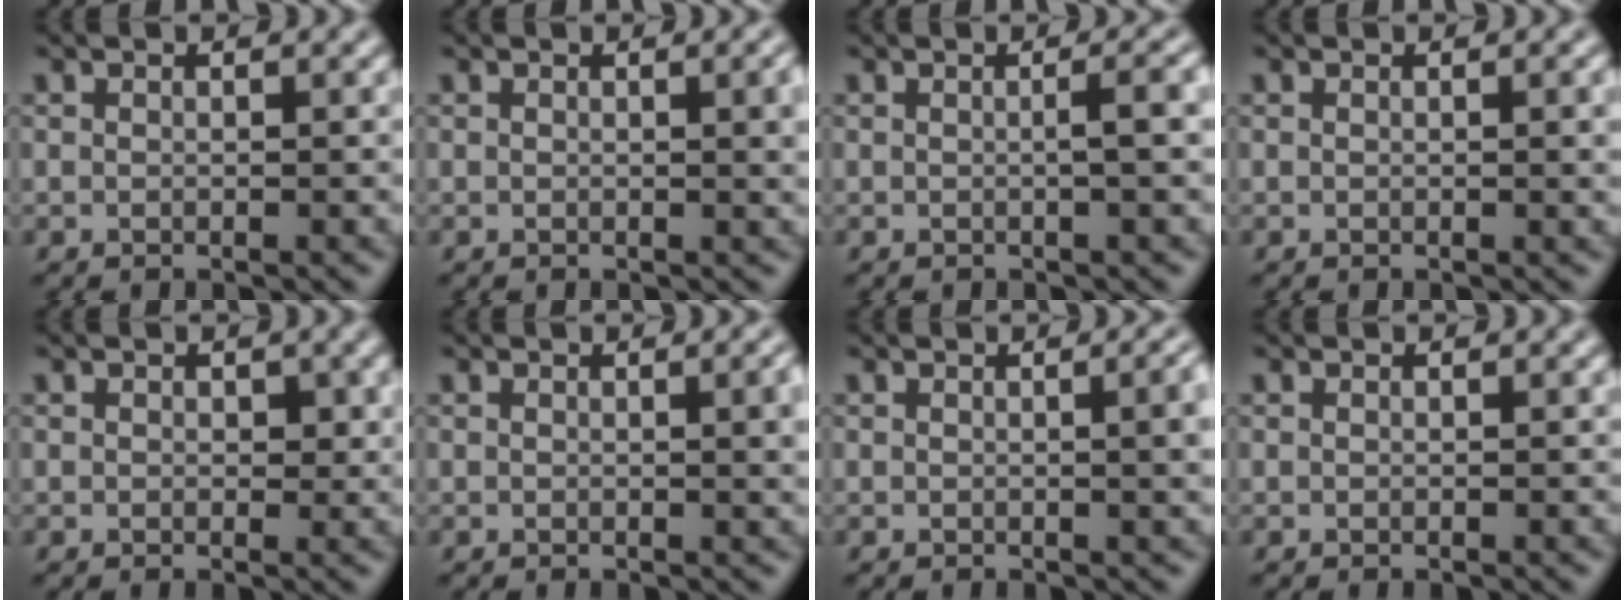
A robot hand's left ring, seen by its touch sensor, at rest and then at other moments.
{"total": 2.1, "force": [0.3, 0.6, 2.0], "torque": [-0.021, 0.002, 0.003]}
{"total": 2.3, "force": [0.1, 0.6, 2.2], "torque": [-0.025, 0.009, -0.003]}
{"total": 1.3, "force": [0.1, 0.3, 1.2], "torque": [-0.016, 0.001, 0.001]}
{"total": 1.3, "force": [0.3, 0.9, 0.9], "torque": [-0.009, -0.003, 0.004]}
{"total": 2.5, "force": [0.3, 0.8, 2.4], "torque": [-0.025, 0.003, 0.001]}
{"total": 3.3, "force": [0.2, 1.2, 3.1], "torque": [-0.026, 0.008, 0.001]}
{"total": 0.0}